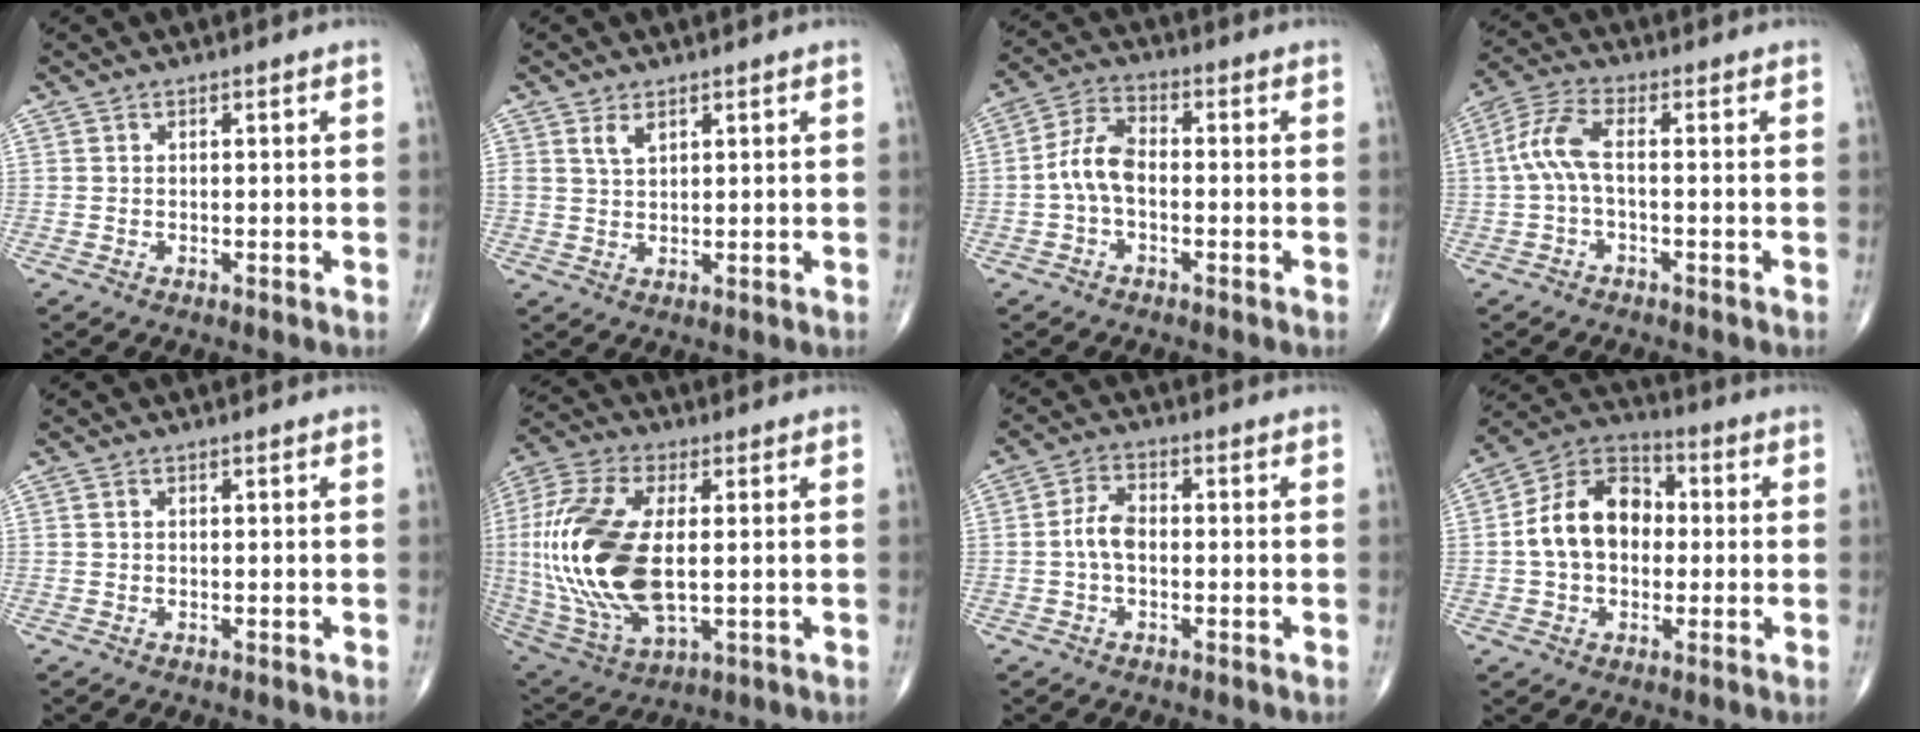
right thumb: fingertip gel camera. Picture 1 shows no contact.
{"total": 2.5, "force": [1.6, 1.2, 1.5], "torque": [-0.023, -0.008, 0.035]}
{"total": 6.7, "force": [-1.2, 3.7, 5.5], "torque": [-0.109, 0.024, -0.031]}
{"total": 6.5, "force": [-0.4, 2.3, 6.1], "torque": [-0.149, 0.024, -0.014]}
{"total": 0.0}
{"total": 23.3, "force": [0.4, 11.4, 20.3], "torque": [-0.453, -0.012, 0.015]}
{"total": 4.4, "force": [-0.6, 2.6, 3.5], "torque": [-0.068, 0.015, -0.018]}
{"total": 13.4, "force": [0.1, 9.7, 9.3], "torque": [-0.140, 0.034, -0.010]}